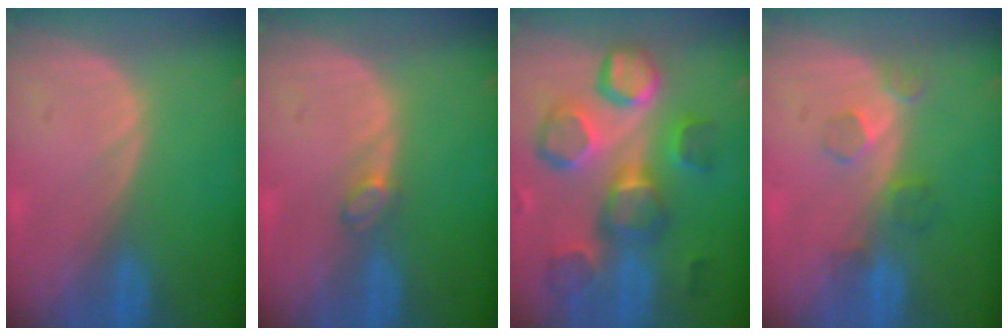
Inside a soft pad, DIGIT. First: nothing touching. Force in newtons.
{"total": 1.6, "press": 1.6, "slide": 0.2}
{"total": 11.3, "press": 10.8, "slide": 3.2}
{"total": 4.0, "press": 3.6, "slide": 1.8}